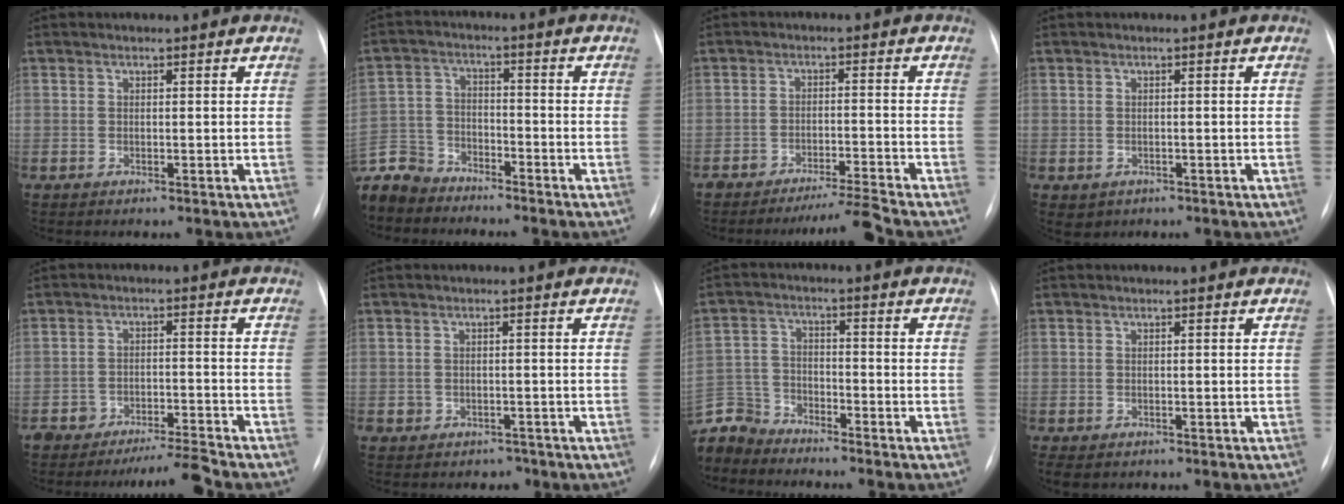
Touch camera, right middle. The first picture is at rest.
{"total": 10.3, "force": [-9.2, 4.4, 0.8], "torque": [-0.035, 0.006, -0.180]}
{"total": 5.3, "force": [-4.8, -1.4, 1.6], "torque": [-0.022, -0.013, -0.083]}
{"total": 1.8, "force": [-0.7, 1.6, 0.4], "torque": [-0.005, 0.002, 0.000]}
{"total": 5.4, "force": [-5.2, -0.2, 1.4], "torque": [-0.012, -0.003, -0.089]}
{"total": 2.7, "force": [-1.7, 2.1, -0.2], "torque": [0.003, 0.015, -0.025]}
{"total": 9.2, "force": [-8.6, 3.1, 0.2], "torque": [-0.018, 0.009, -0.173]}
{"total": 3.6, "force": [-2.4, 2.2, 1.4], "torque": [-0.019, -0.002, -0.030]}